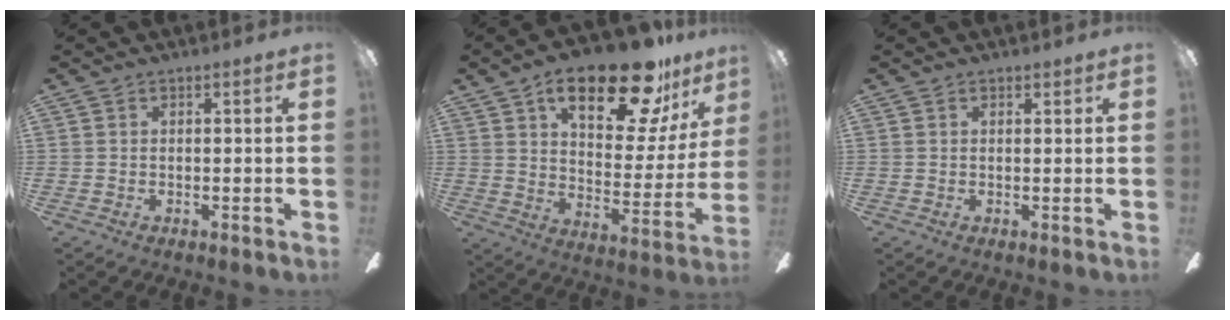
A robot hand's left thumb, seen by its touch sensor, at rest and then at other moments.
{"total": 23.0, "force": [14.7, 9.1, 15.1], "torque": [-0.226, -0.072, 0.241]}
{"total": 0.8, "force": [0.6, 0.5, 0.2], "torque": [-0.004, 0.002, 0.012]}